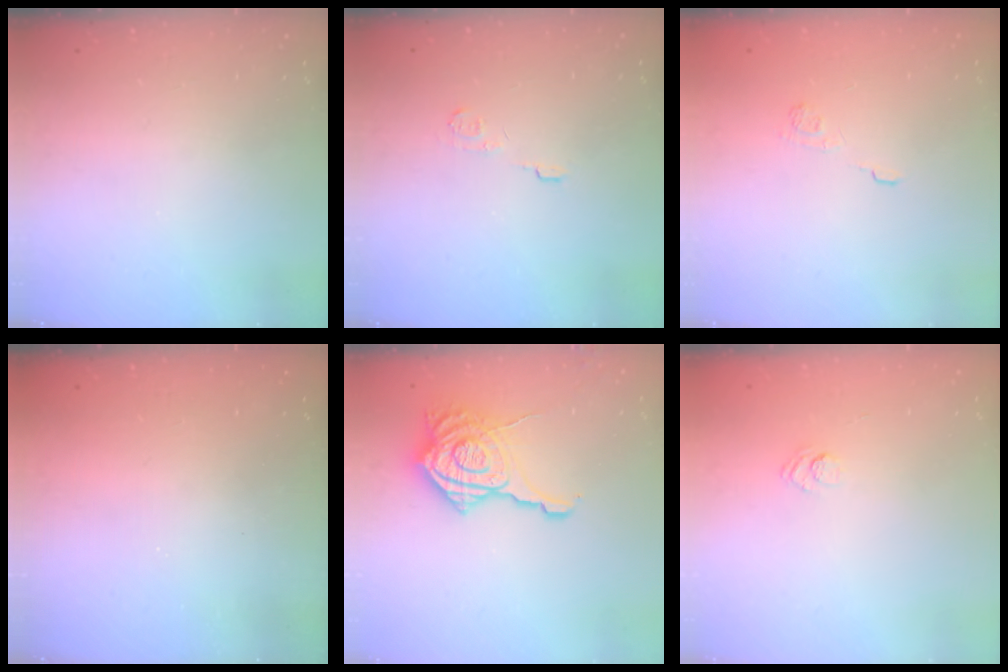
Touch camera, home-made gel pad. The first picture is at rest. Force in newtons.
{"total": 3.8, "press": 3.8, "slide": 0.5}
{"total": 2.3, "press": 1.8, "slide": 1.3}
{"total": 2.5, "press": 2.4, "slide": 0.8}
{"total": 15.7, "press": 15.6, "slide": 1.6}
{"total": 3.3, "press": 3.1, "slide": 1.1}